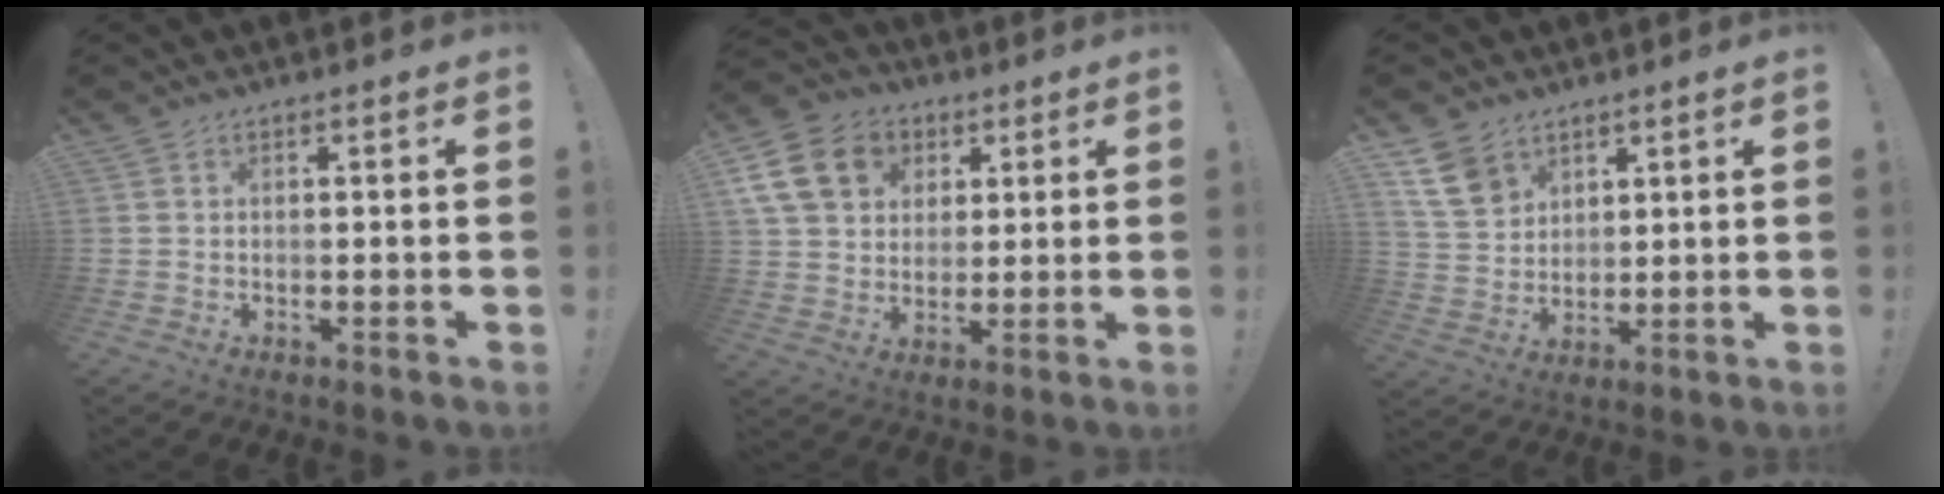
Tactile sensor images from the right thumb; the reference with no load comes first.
{"total": 16.1, "force": [5.4, 13.2, 7.4], "torque": [-0.108, -0.014, 0.115]}
{"total": 10.9, "force": [6.4, 7.9, 3.8], "torque": [-0.061, -0.031, 0.130]}